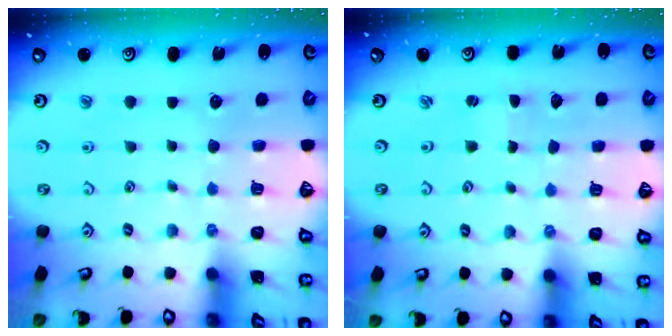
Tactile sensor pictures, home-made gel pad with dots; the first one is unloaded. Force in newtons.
{"total": 0.0}